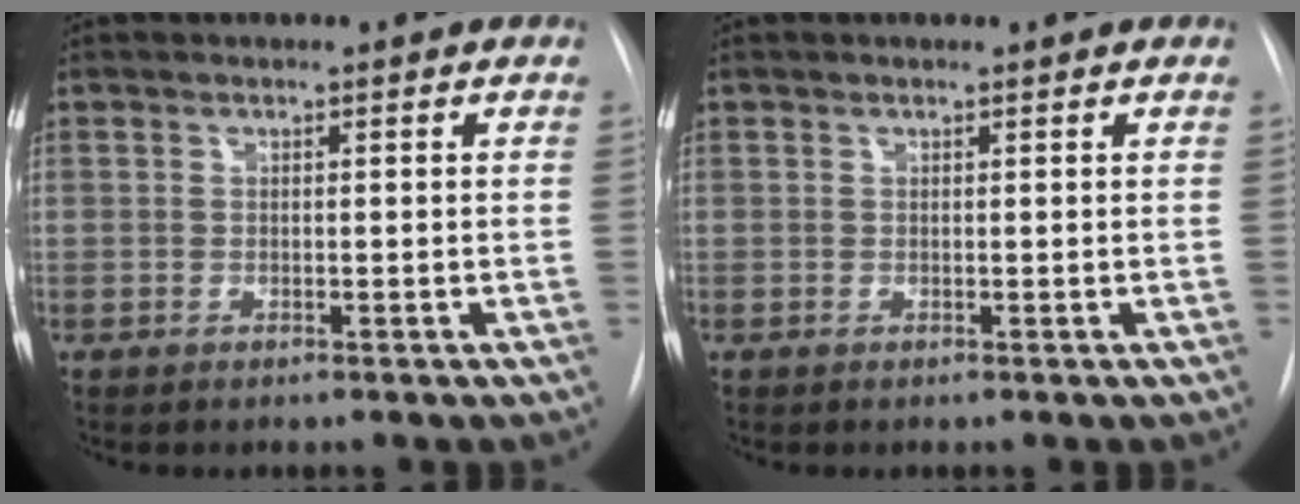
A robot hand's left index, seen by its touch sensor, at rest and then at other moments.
{"total": 0.5, "force": [0.5, 0.0, 0.1], "torque": [-0.002, 0.002, 0.007]}